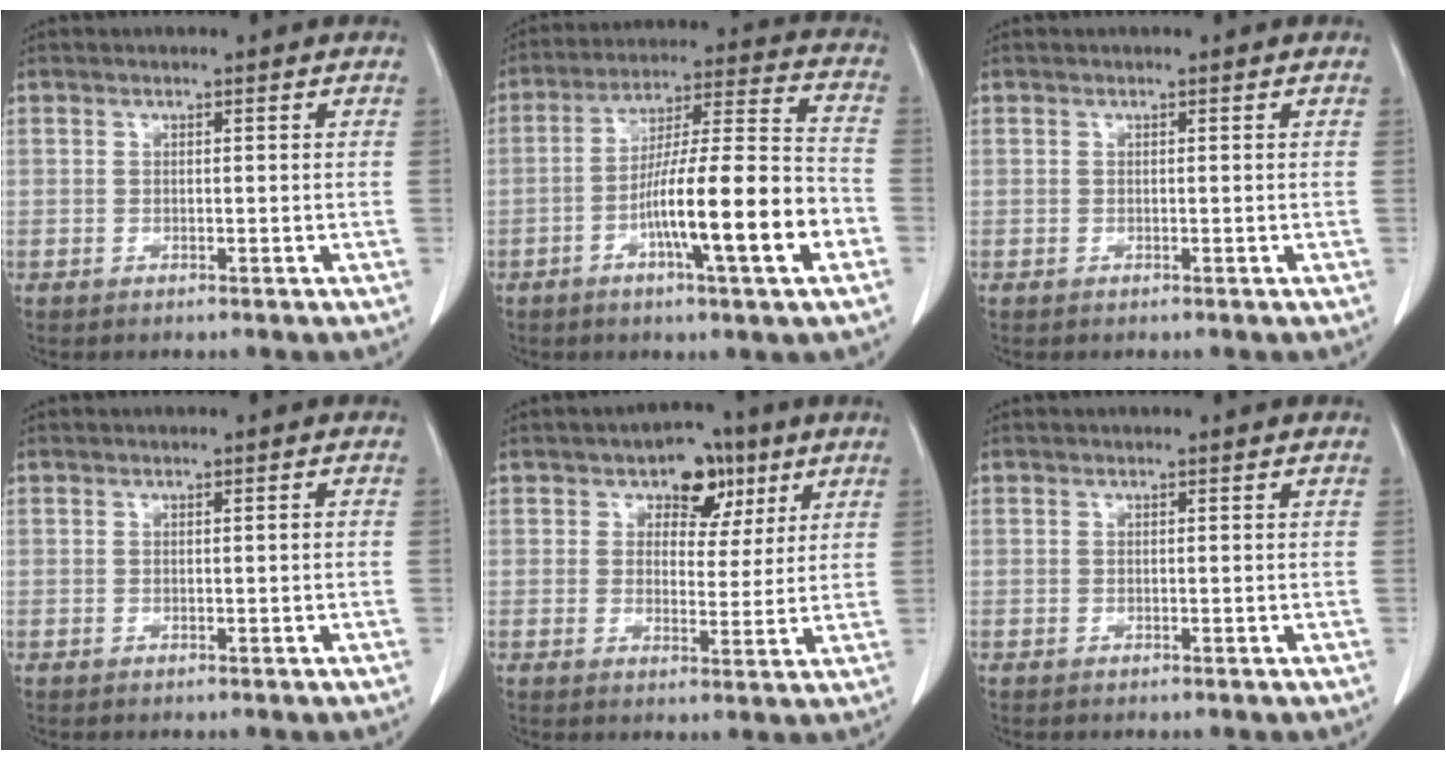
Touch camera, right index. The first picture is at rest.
{"total": 17.3, "force": [-5.9, 1.2, 16.2], "torque": [-0.269, 0.004, -0.094]}
{"total": 0.0}
{"total": 0.8, "force": [-0.1, 0.3, 0.7], "torque": [-0.019, 0.008, 0.004]}
{"total": 8.3, "force": [4.0, 5.3, 4.9], "torque": [-0.067, 0.022, 0.061]}
{"total": 0.0}